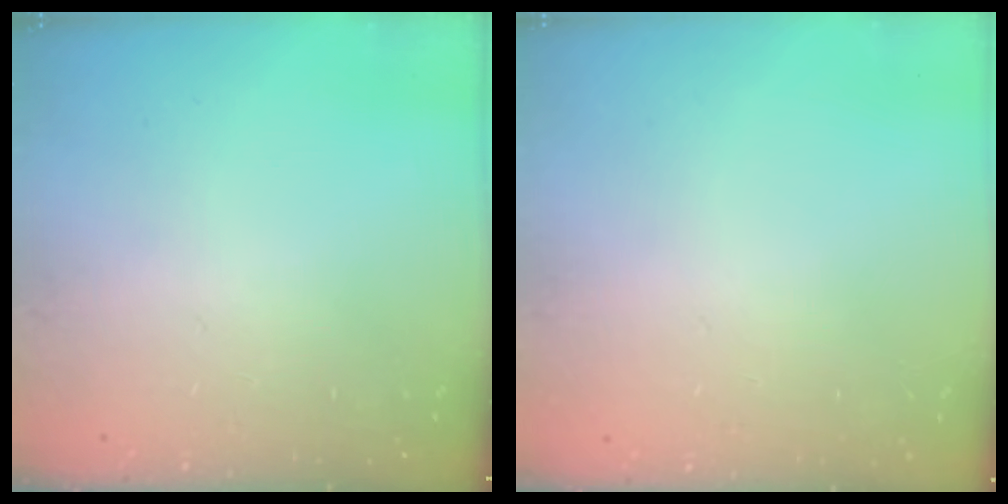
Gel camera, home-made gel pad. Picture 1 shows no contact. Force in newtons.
{"total": 0.0}